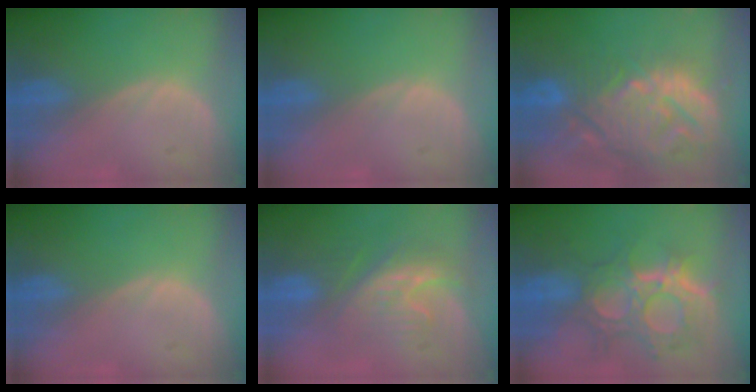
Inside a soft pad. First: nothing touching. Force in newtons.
{"total": 0.0}
{"total": 14.6, "press": 12.4, "slide": 7.6}
{"total": 0.0}
{"total": 8.2, "press": 7.3, "slide": 3.6}
{"total": 10.8, "press": 10.2, "slide": 3.8}